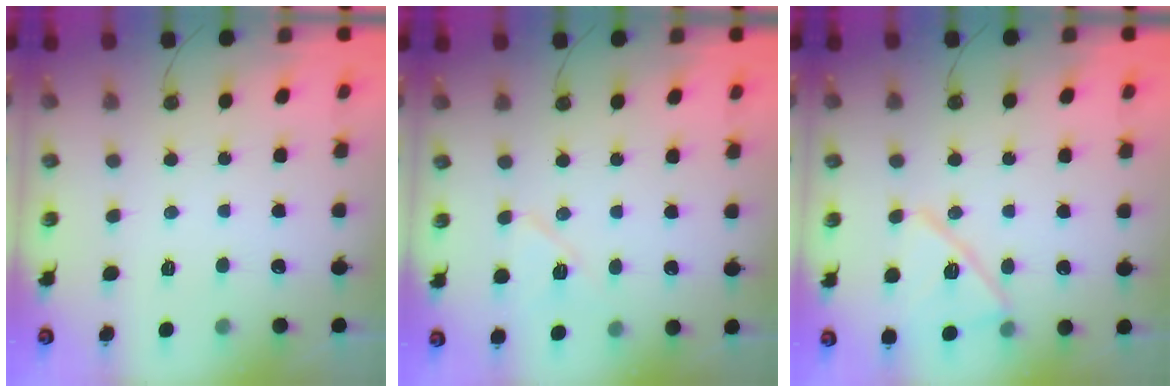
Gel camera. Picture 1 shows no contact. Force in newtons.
{"total": 7.8, "press": 7.8, "slide": 0.6}
{"total": 13.7, "press": 13.3, "slide": 3.4}